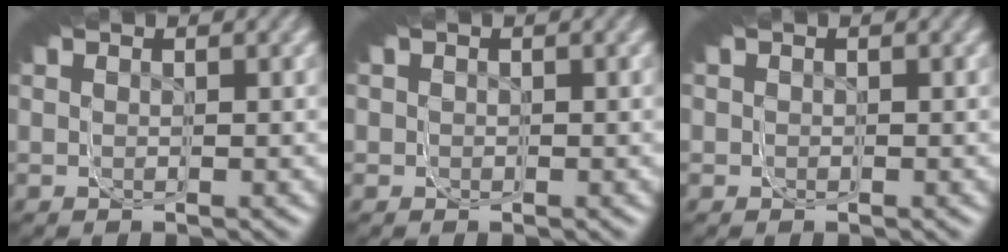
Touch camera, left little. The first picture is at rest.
{"total": 1.8, "force": [-0.2, 1.7, 0.3], "torque": [-0.013, -0.010, -0.003]}
{"total": 1.4, "force": [-0.2, 1.3, 0.2], "torque": [-0.009, -0.009, -0.003]}